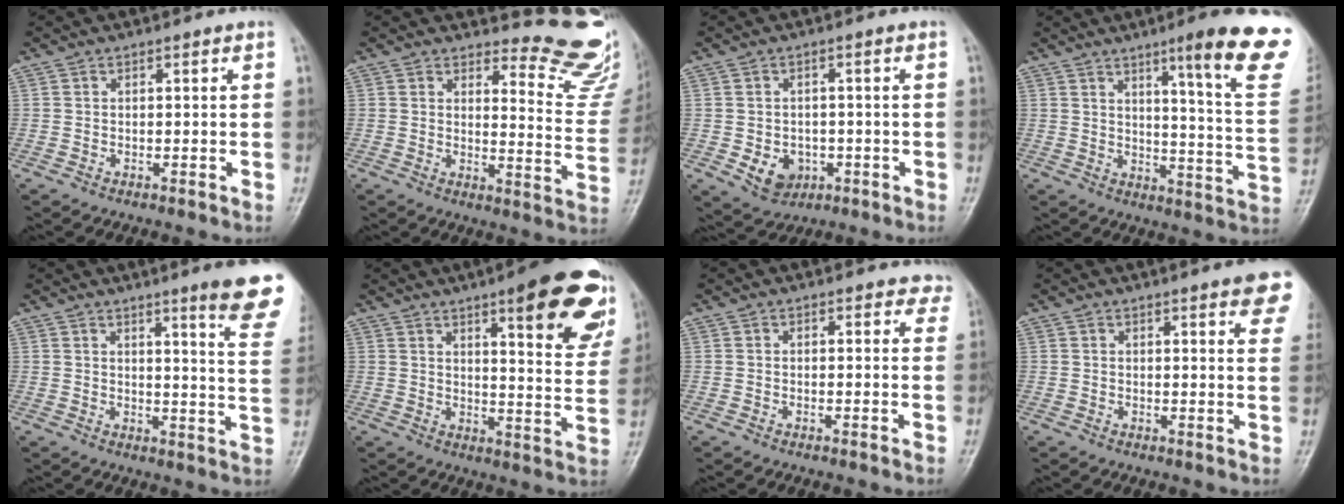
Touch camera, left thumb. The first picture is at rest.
{"total": 14.1, "force": [13.4, 3.3, 2.8], "torque": [0.006, -0.159, 0.137]}
{"total": 5.8, "force": [-1.5, 4.7, 3.0], "torque": [-0.027, 0.006, -0.012]}
{"total": 19.0, "force": [10.7, 1.5, 15.6], "torque": [-0.180, -0.057, 0.137]}
{"total": 13.6, "force": [9.1, 0.7, 10.0], "torque": [-0.104, -0.056, 0.101]}
{"total": 19.9, "force": [11.1, 5.0, 15.8], "torque": [-0.165, -0.050, 0.142]}
{"total": 3.5, "force": [3.0, 1.6, 0.4], "torque": [0.029, -0.013, 0.013]}
{"total": 10.1, "force": [6.3, 2.1, 7.6], "torque": [-0.067, -0.017, 0.064]}